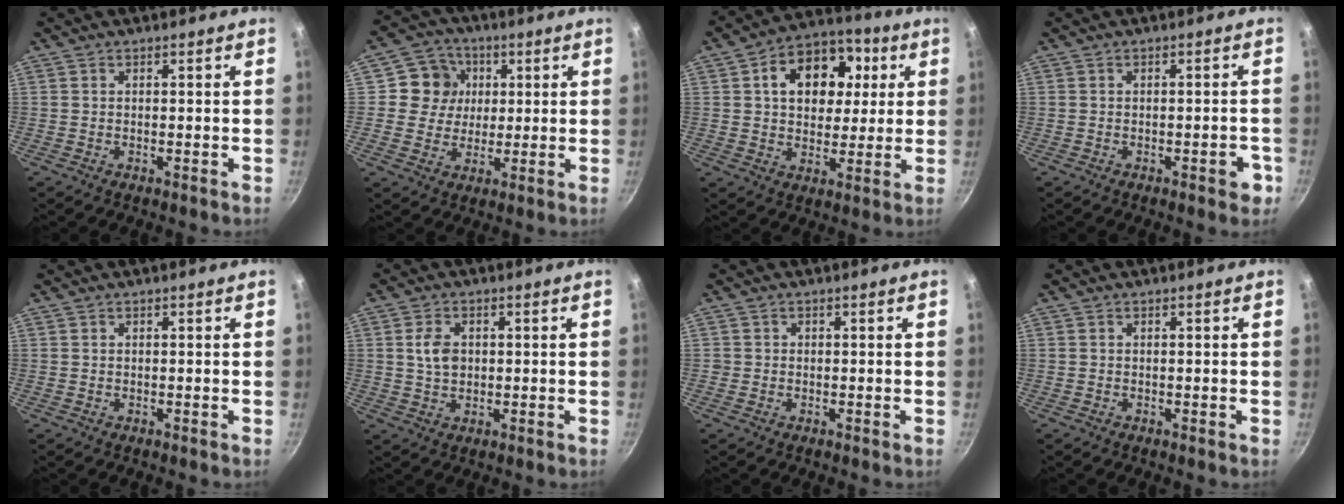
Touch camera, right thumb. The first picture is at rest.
{"total": 8.5, "force": [1.8, 8.0, 2.5], "torque": [-0.005, 0.006, 0.020]}
{"total": 15.3, "force": [3.9, 11.1, 9.8], "torque": [-0.118, 0.012, 0.051]}
{"total": 3.7, "force": [-1.7, 1.4, 3.0], "torque": [-0.026, 0.011, -0.021]}
{"total": 0.0}
{"total": 4.7, "force": [0.7, 3.4, 3.2], "torque": [-0.051, 0.002, 0.011]}
{"total": 0.9, "force": [-0.2, 0.9, 0.1], "torque": [-0.001, 0.002, -0.005]}
{"total": 0.0}